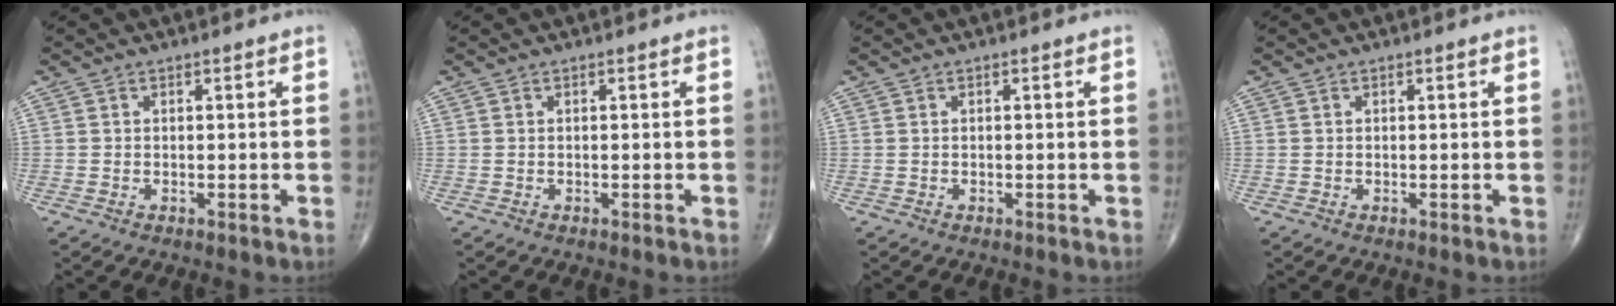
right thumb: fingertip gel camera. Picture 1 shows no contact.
{"total": 0.0}
{"total": 0.0}
{"total": 0.0}